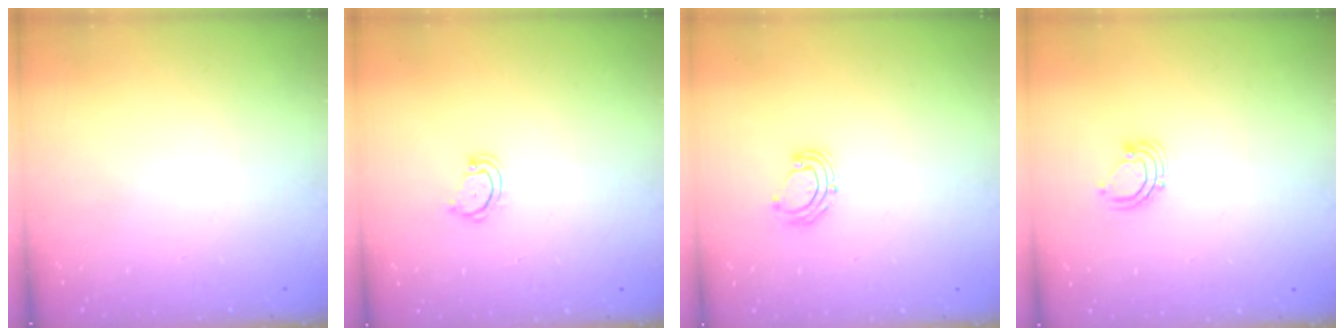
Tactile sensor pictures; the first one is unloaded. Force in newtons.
{"total": 3.9, "press": 3.9, "slide": 0.3}
{"total": 5.3, "press": 5.1, "slide": 1.4}
{"total": 2.9, "press": 2.9, "slide": 0.2}